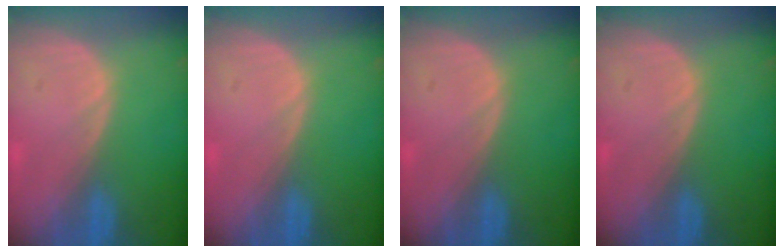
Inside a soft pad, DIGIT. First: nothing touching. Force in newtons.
{"total": 0.0}
{"total": 0.0}
{"total": 0.0}